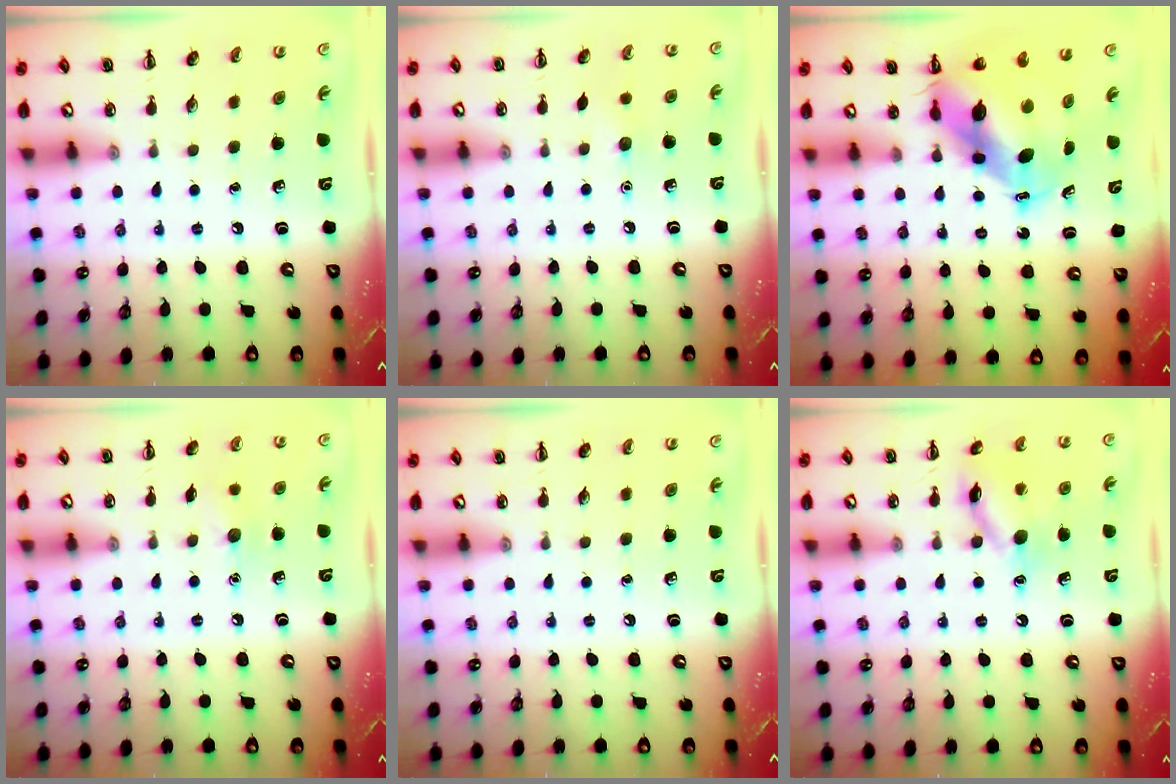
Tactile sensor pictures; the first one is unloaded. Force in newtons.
{"total": 4.6, "press": 4.5, "slide": 1.2}
{"total": 8.3, "press": 8.1, "slide": 2.1}
{"total": 6.1, "press": 6.0, "slide": 1.3}
{"total": 0.0}
{"total": 12.5, "press": 12.5, "slide": 0.7}